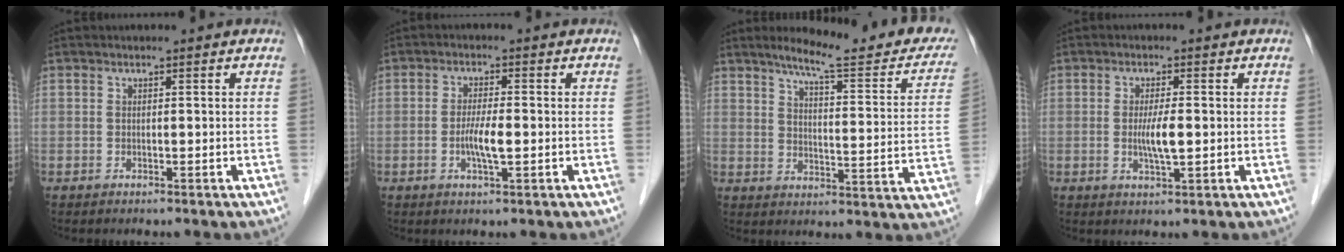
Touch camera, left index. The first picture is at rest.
{"total": 3.9, "force": [-0.8, 0.5, 3.7], "torque": [-0.076, -0.003, -0.015]}
{"total": 18.0, "force": [15.2, 2.1, 9.5], "torque": [-0.116, -0.030, 0.185]}
{"total": 3.7, "force": [-0.2, 0.4, 3.7], "torque": [-0.074, -0.007, -0.002]}